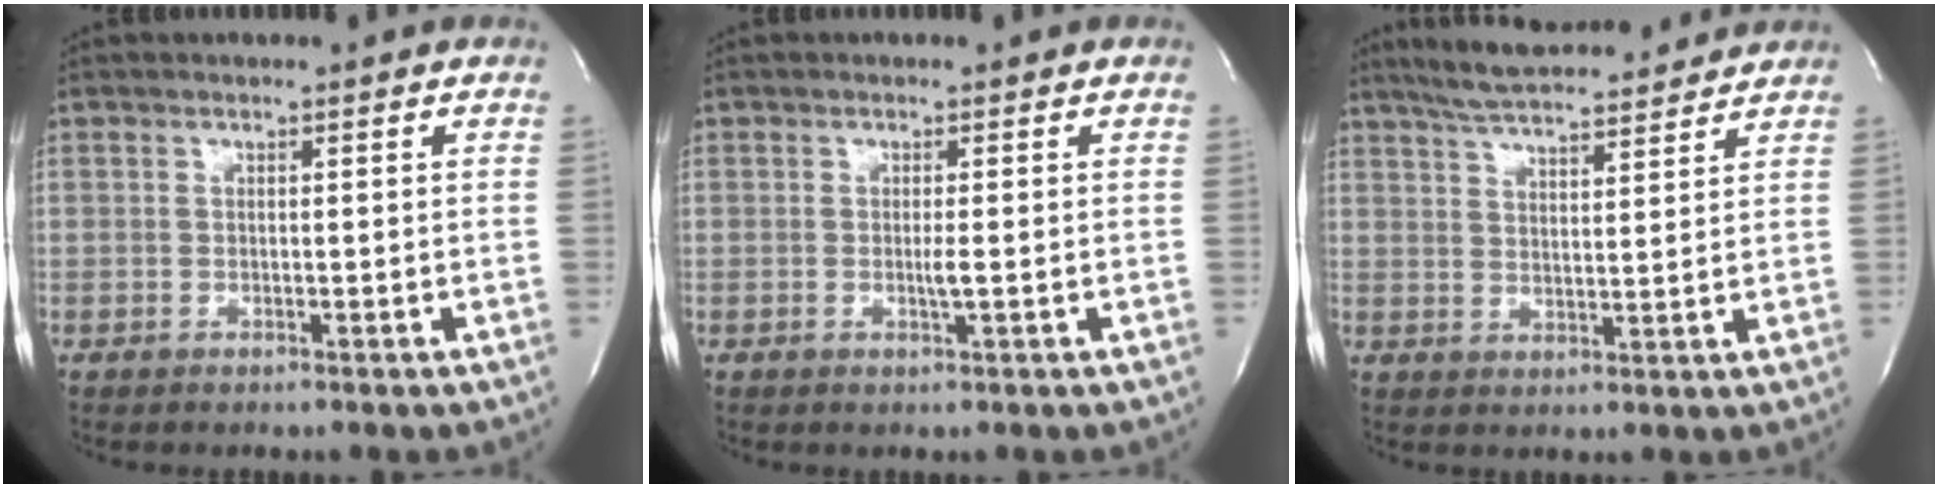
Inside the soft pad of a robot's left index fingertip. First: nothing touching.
{"total": 1.3, "force": [-0.3, -0.2, 1.3], "torque": [-0.029, -0.005, -0.004]}
{"total": 13.4, "force": [12.1, 1.8, 5.4], "torque": [-0.097, 0.018, 0.185]}